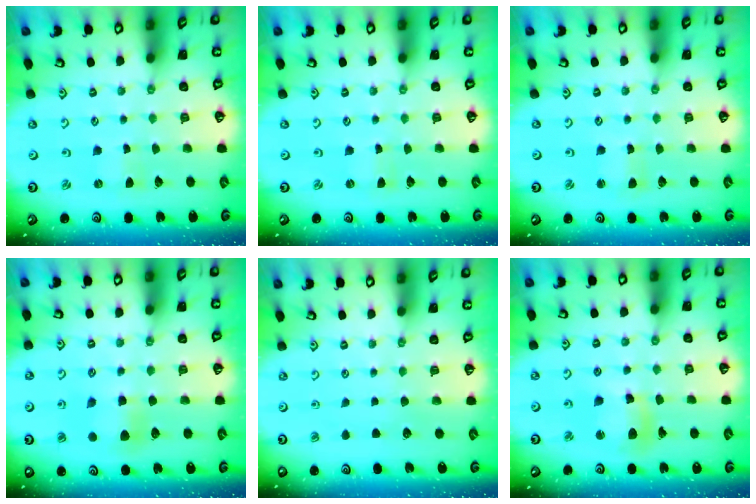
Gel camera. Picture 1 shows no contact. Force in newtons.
{"total": 0.0}
{"total": 0.8, "press": 0.8, "slide": 0.2}
{"total": 5.9, "press": 5.9, "slide": 0.5}
{"total": 0.0}
{"total": 11.9, "press": 11.8, "slide": 1.6}